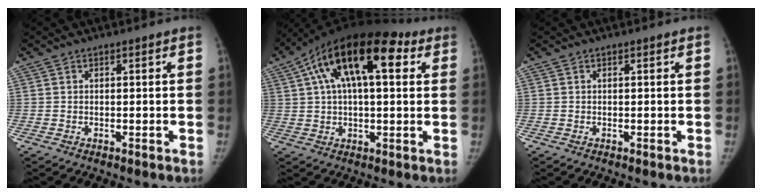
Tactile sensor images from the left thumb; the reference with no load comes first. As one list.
[{"total": 20.2, "force": [7.1, 9.2, 16.6], "torque": [-0.272, 0.032, 0.108]}, {"total": 0.0}]